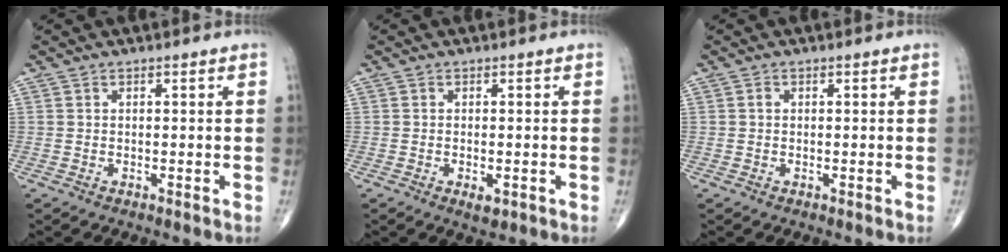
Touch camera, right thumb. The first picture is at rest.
{"total": 2.2, "force": [-0.8, 1.0, 1.8], "torque": [-0.028, -0.003, -0.011]}
{"total": 0.5, "force": [0.0, 0.5, 0.3], "torque": [-0.004, 0.001, -0.002]}